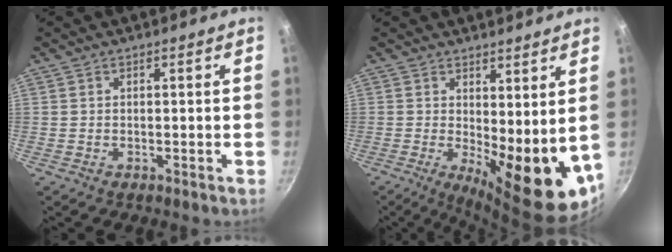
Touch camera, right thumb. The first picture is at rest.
{"total": 13.4, "force": [1.3, 5.1, 12.3], "torque": [-0.136, -0.030, 0.031]}